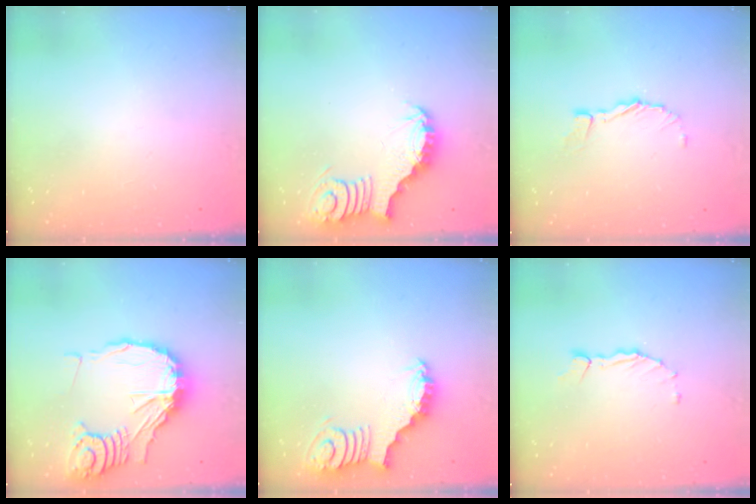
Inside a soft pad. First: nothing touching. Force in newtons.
{"total": 3.8, "press": 3.8, "slide": 0.6}
{"total": 5.2, "press": 5.1, "slide": 0.2}
{"total": 19.8, "press": 19.7, "slide": 2.2}
{"total": 3.0, "press": 2.9, "slide": 0.5}
{"total": 1.0, "press": 1.0, "slide": 0.2}